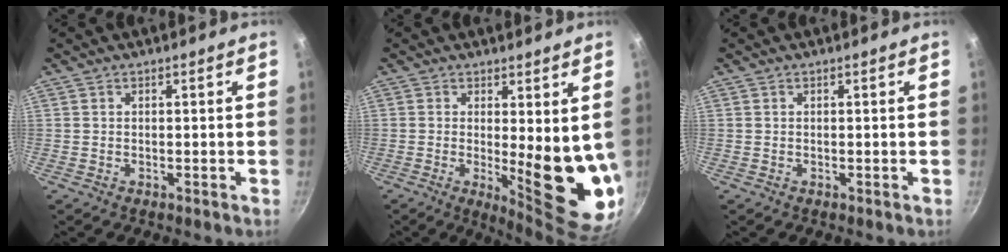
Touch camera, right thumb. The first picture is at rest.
{"total": 12.2, "force": [0.7, 3.8, 11.5], "torque": [-0.134, -0.041, 0.019]}
{"total": 0.0}